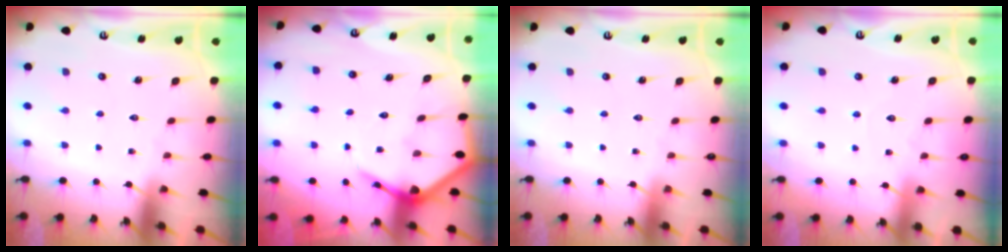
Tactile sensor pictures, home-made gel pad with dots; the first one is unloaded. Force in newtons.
{"total": 5.7, "press": 5.6, "slide": 0.7}
{"total": 0.0}
{"total": 2.7, "press": 2.7, "slide": 0.3}